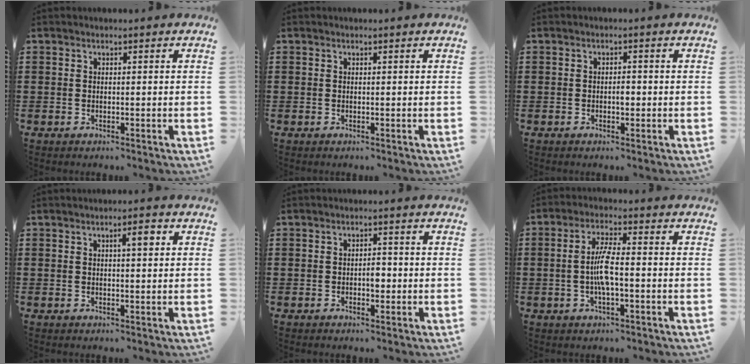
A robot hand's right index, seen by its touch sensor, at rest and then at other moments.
{"total": 0.0}
{"total": 1.5, "force": [-0.2, 0.7, 1.4], "torque": [-0.025, 0.000, -0.005]}
{"total": 2.6, "force": [0.8, 0.6, 2.4], "torque": [-0.031, 0.000, 0.006]}
{"total": 2.3, "force": [-0.4, 1.1, 2.0], "torque": [-0.036, 0.003, -0.008]}
{"total": 5.5, "force": [-0.8, 1.4, 5.3], "torque": [-0.110, 0.001, -0.021]}